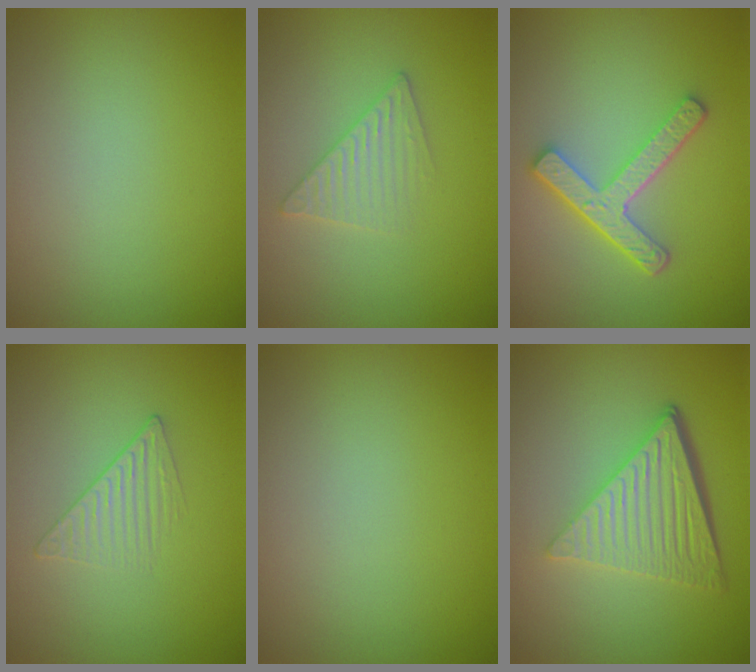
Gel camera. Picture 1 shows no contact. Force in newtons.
{"total": 2.4, "press": 2.3, "slide": 0.2}
{"total": 4.4, "press": 3.4, "slide": 2.9}
{"total": 1.5, "press": 0.7, "slide": 1.3}
{"total": 0.0}
{"total": 6.5, "press": 4.4, "slide": 4.8}